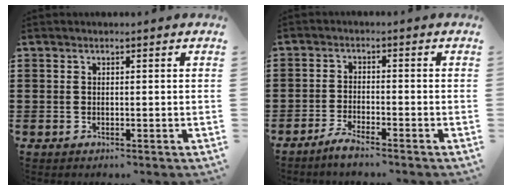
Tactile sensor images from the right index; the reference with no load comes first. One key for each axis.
{"total": 2.5, "fx": -2.4, "fy": -0.1, "fz": 0.8, "tx": -0.023, "ty": 0.002, "tz": -0.049}